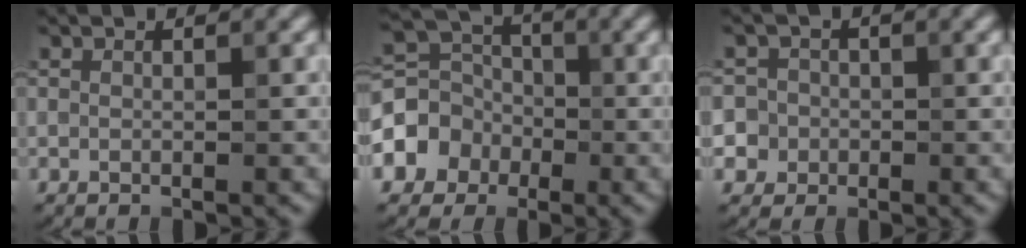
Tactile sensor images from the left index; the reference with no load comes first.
{"total": 4.2, "force": [-1.5, 3.6, 1.6], "torque": [-0.034, 0.016, -0.045]}
{"total": 6.8, "force": [-1.5, 6.5, 1.5], "torque": [-0.028, 0.016, -0.062]}